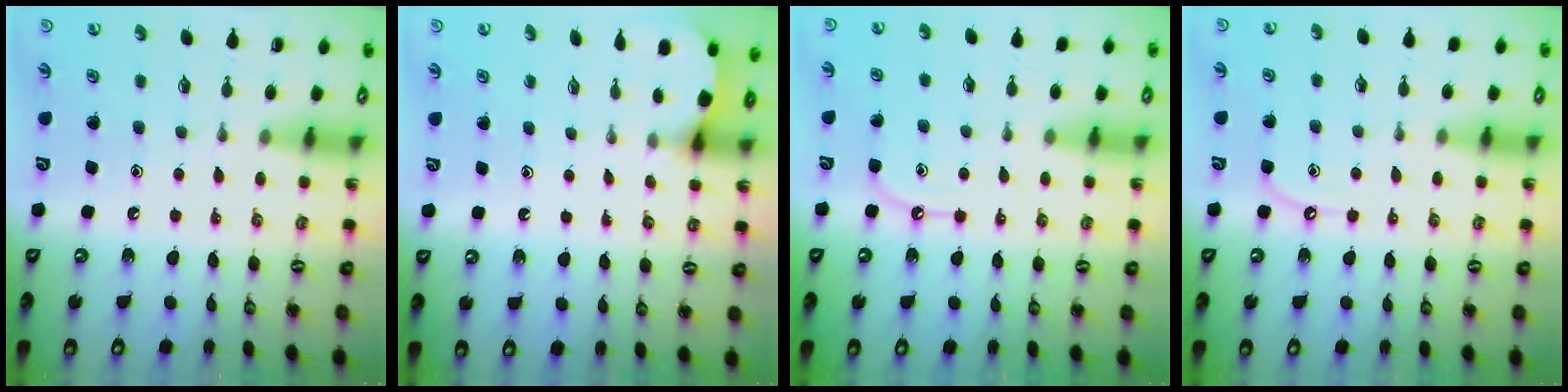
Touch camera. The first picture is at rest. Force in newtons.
{"total": 2.6, "press": 2.6, "slide": 0.4}
{"total": 5.4, "press": 5.4, "slide": 0.6}
{"total": 4.0, "press": 4.0, "slide": 0.4}